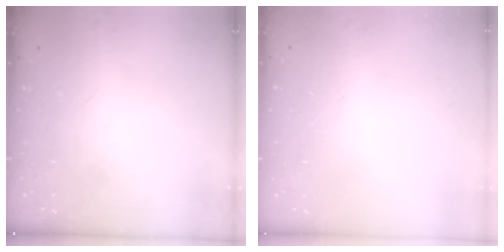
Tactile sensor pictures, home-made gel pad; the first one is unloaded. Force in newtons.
{"total": 0.0}